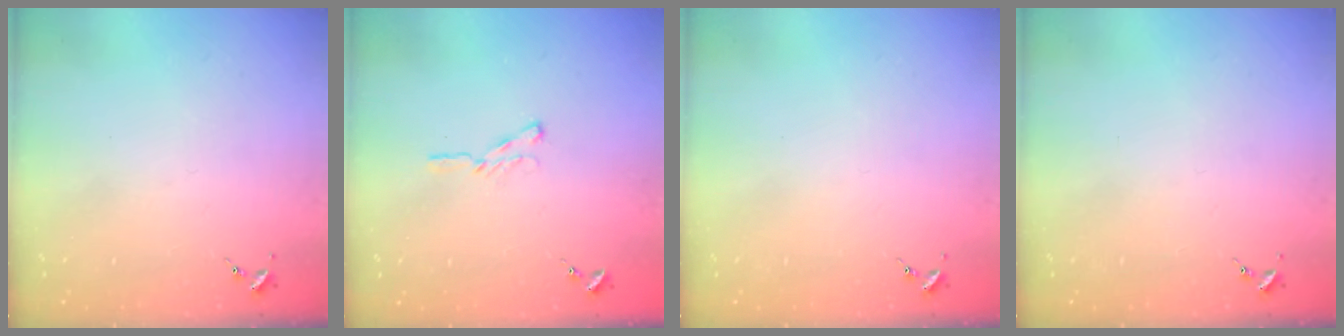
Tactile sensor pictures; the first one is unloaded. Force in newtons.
{"total": 4.4, "press": 4.4, "slide": 0.5}
{"total": 0.0}
{"total": 0.0}